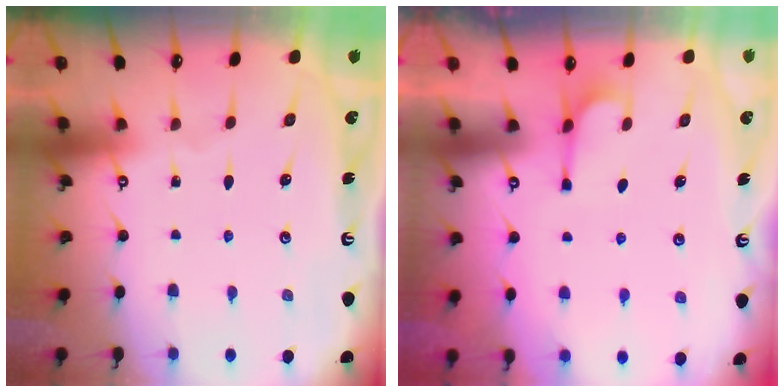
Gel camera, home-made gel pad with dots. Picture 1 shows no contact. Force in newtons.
{"total": 1.2, "press": 0.4, "slide": 1.1}